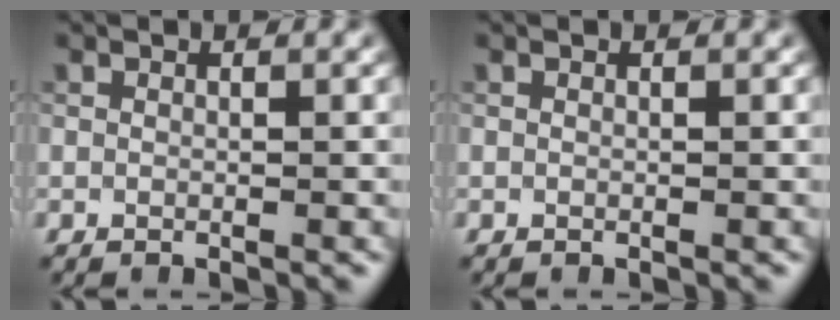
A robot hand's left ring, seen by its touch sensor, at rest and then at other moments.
{"total": 0.0}